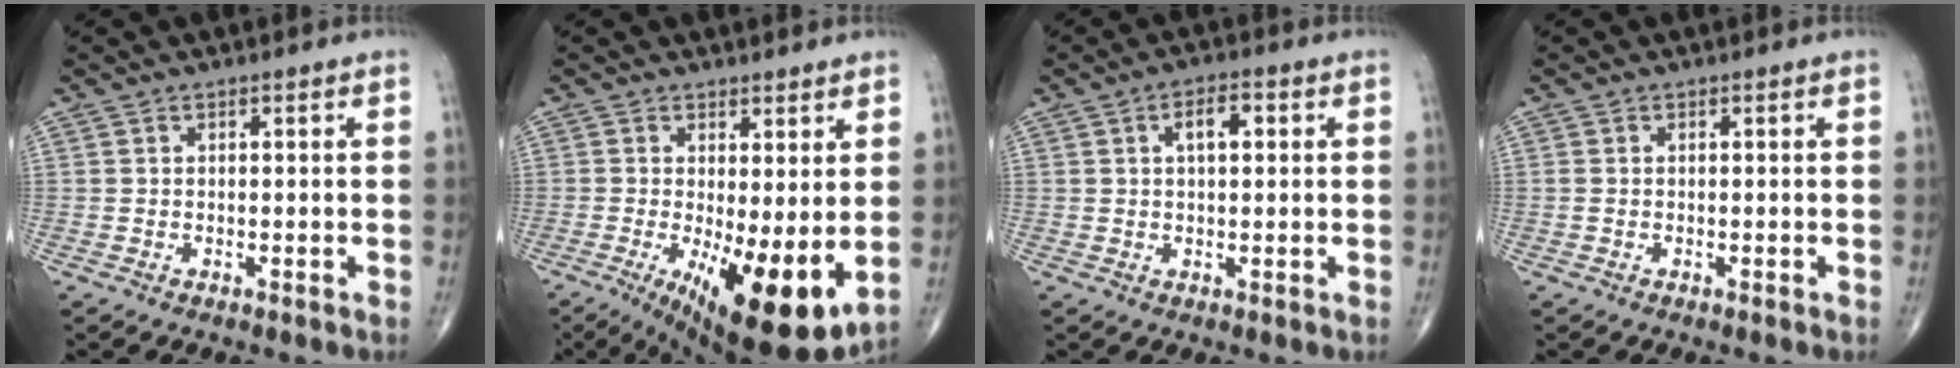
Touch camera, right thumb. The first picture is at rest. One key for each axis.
{"total": 13.9, "fx": -2.0, "fy": 4.6, "fz": 13.0, "tx": -0.201, "ty": -0.032, "tz": -0.016}
{"total": 4.7, "fx": 1.2, "fy": 2.2, "fz": 4.0, "tx": -0.059, "ty": 0.007, "tz": 0.017}
{"total": 0.5, "fx": 0.0, "fy": 0.3, "fz": 0.4, "tx": -0.016, "ty": 0.005, "tz": 0.002}